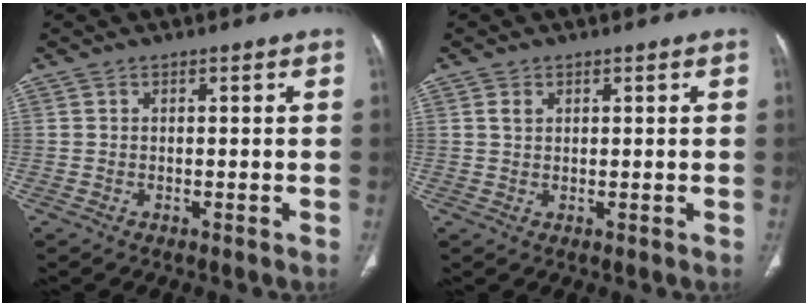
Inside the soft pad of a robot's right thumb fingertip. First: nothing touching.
{"total": 1.6, "force": [0.7, 1.2, 0.8], "torque": [-0.014, -0.001, 0.016]}